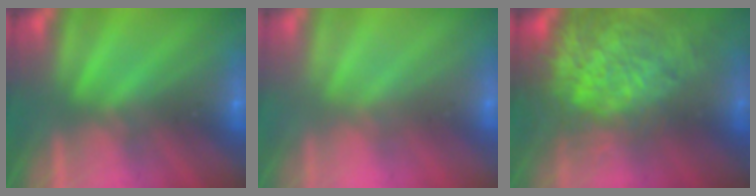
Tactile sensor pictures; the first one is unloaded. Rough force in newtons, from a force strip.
{"total": 2.5}
{"total": 9.1}